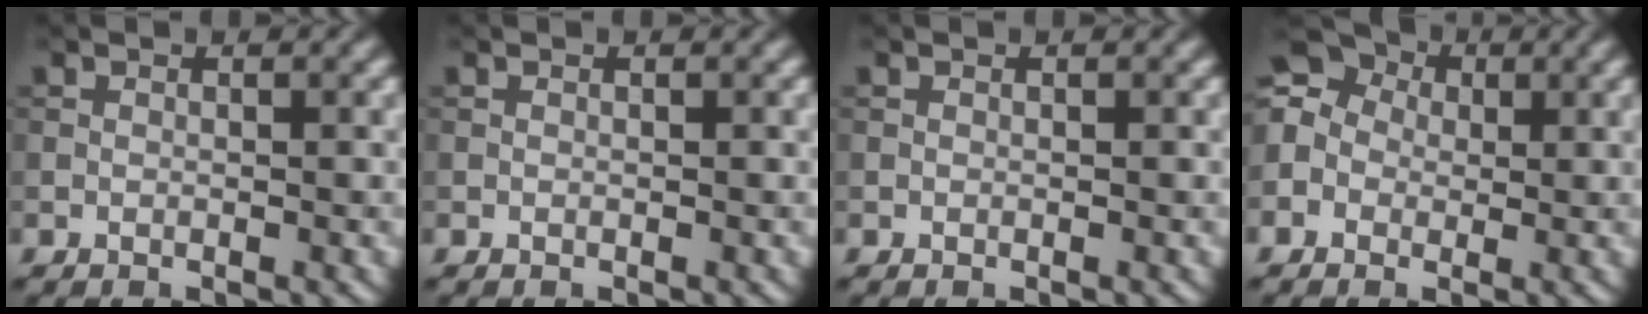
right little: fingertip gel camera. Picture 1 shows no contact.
{"total": 0.0}
{"total": 0.0}
{"total": 7.5, "force": [0.3, 6.6, 3.5], "torque": [-0.086, 0.039, -0.042]}